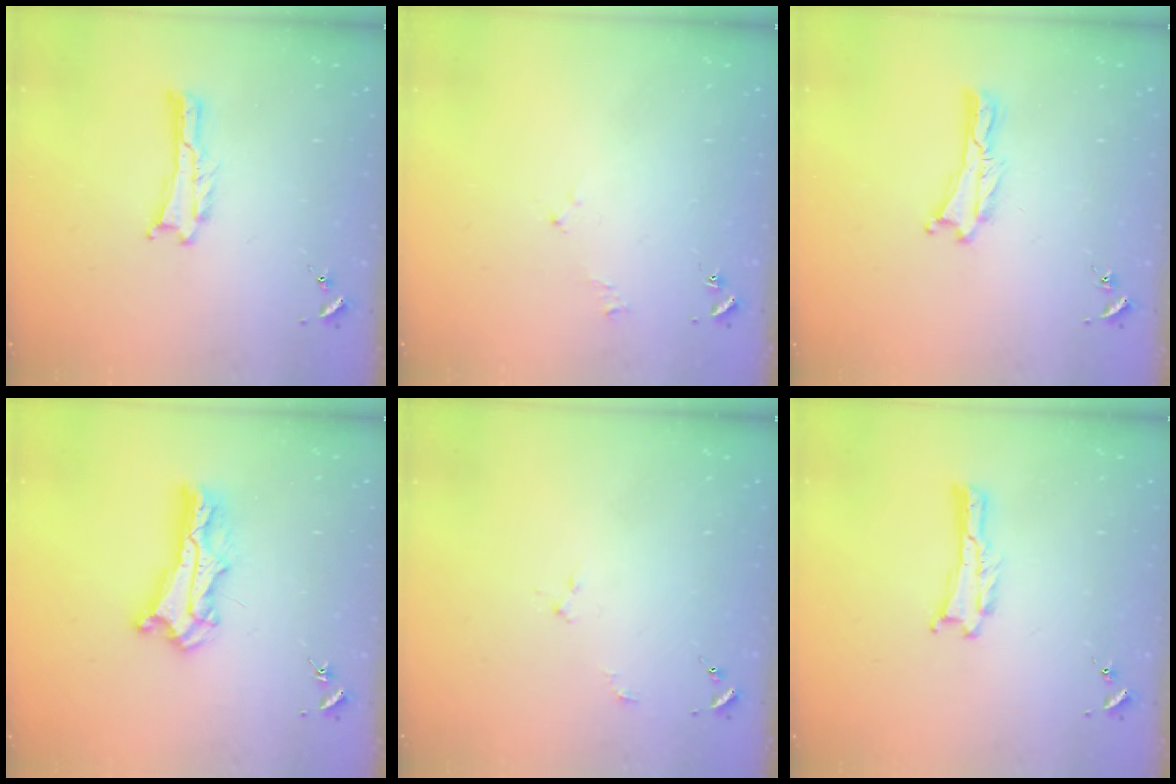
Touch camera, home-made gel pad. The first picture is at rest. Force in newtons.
{"total": 1.6, "press": 1.5, "slide": 0.3}
{"total": 0.0}
{"total": 7.4, "press": 7.3, "slide": 0.6}
{"total": 2.0, "press": 2.0, "slide": 0.1}
{"total": 0.0}